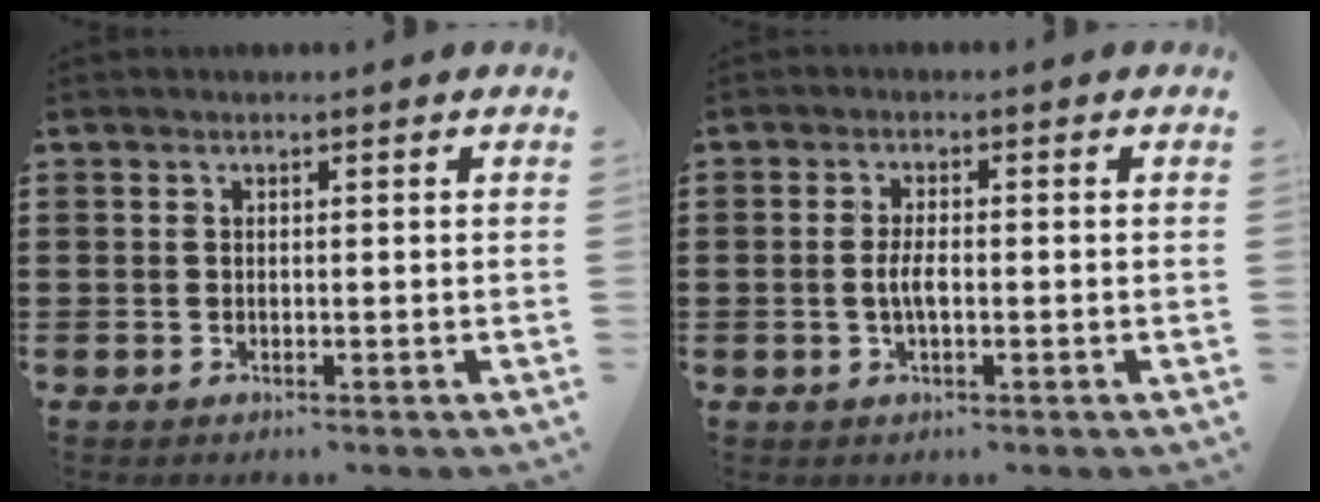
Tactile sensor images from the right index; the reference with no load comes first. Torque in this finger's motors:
{"motor_torque": [0.90, 0.41, 0.38, 0.09]}